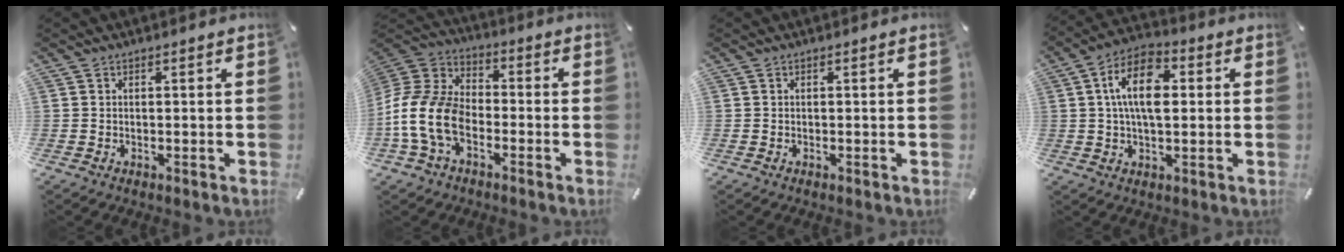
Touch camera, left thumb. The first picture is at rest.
{"total": 14.2, "force": [-5.8, 9.3, 9.0], "torque": [-0.206, 0.025, -0.110]}
{"total": 0.0}
{"total": 11.8, "force": [1.5, 6.7, 9.6], "torque": [-0.182, 0.009, 0.024]}